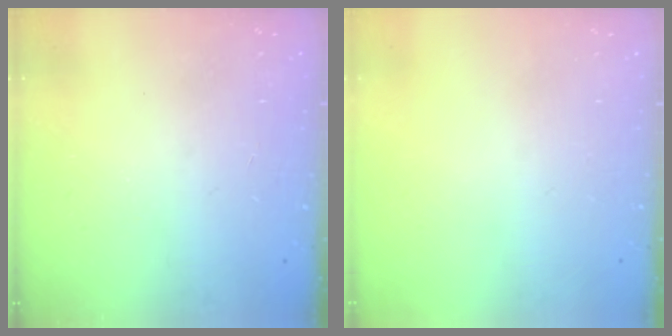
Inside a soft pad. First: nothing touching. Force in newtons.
{"total": 0.0}